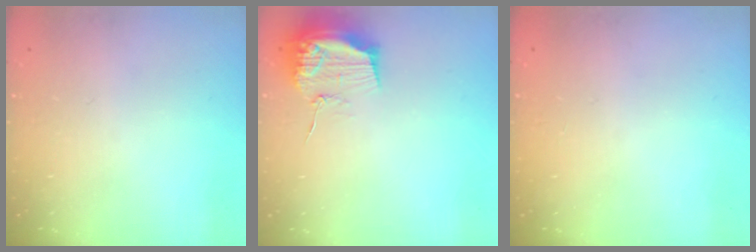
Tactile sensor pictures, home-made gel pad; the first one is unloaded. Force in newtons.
{"total": 15.6, "press": 15.6, "slide": 0.1}
{"total": 0.0}